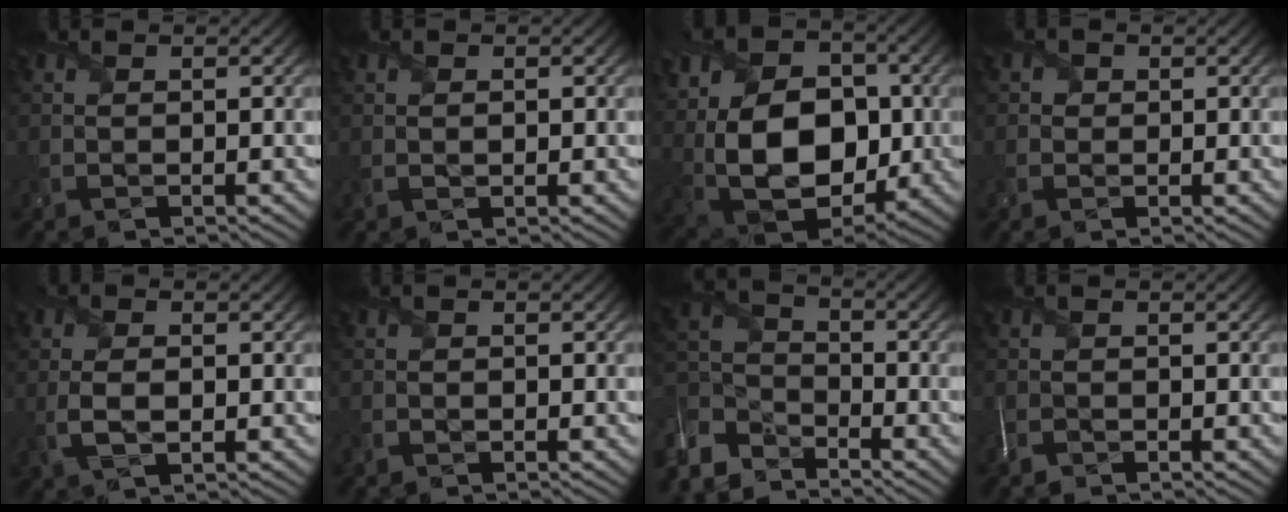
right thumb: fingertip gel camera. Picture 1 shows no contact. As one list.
[{"total": 0.7, "force": [0.1, 0.4, 0.5], "torque": [-0.012, -0.003, 0.006]}, {"total": 18.1, "force": [0.7, 12.9, 12.7], "torque": [-0.248, 0.007, 0.021]}, {"total": 1.1, "force": [0.3, 1.0, 0.3], "torque": [-0.005, -0.001, -0.002]}, {"total": 3.5, "force": [-0.4, 1.7, 3.0], "torque": [-0.071, -0.001, -0.008]}, {"total": 0.8, "force": [-0.7, 0.4, 0.2], "torque": [-0.006, -0.006, -0.012]}, {"total": 8.7, "force": [-6.7, 4.6, 3.2], "torque": [-0.093, -0.021, -0.150]}, {"total": 1.2, "force": [-1.0, 0.5, 0.4], "torque": [-0.016, -0.004, -0.023]}]